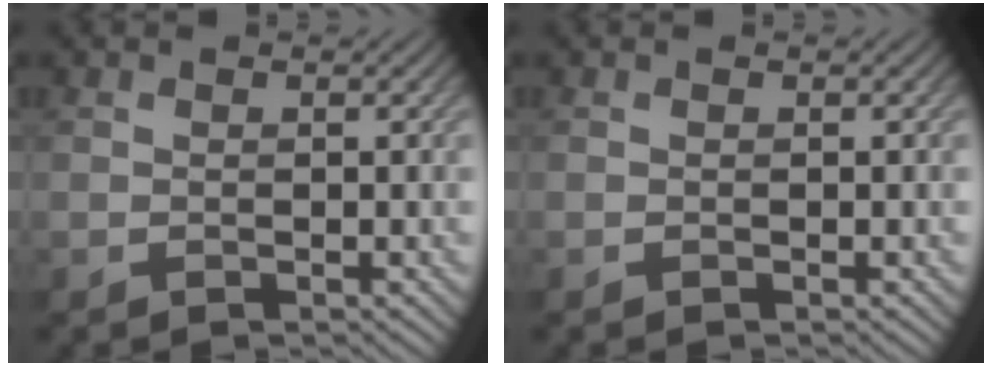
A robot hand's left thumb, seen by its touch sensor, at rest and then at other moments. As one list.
[{"total": 0.0}]